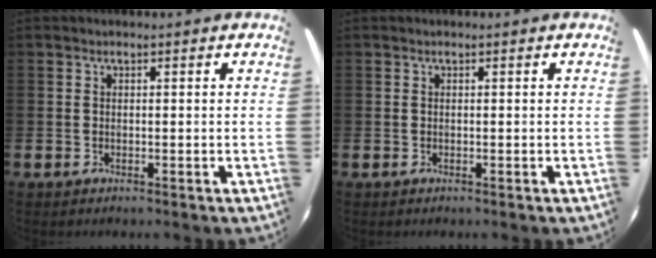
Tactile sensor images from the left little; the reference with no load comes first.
{"total": 0.0}